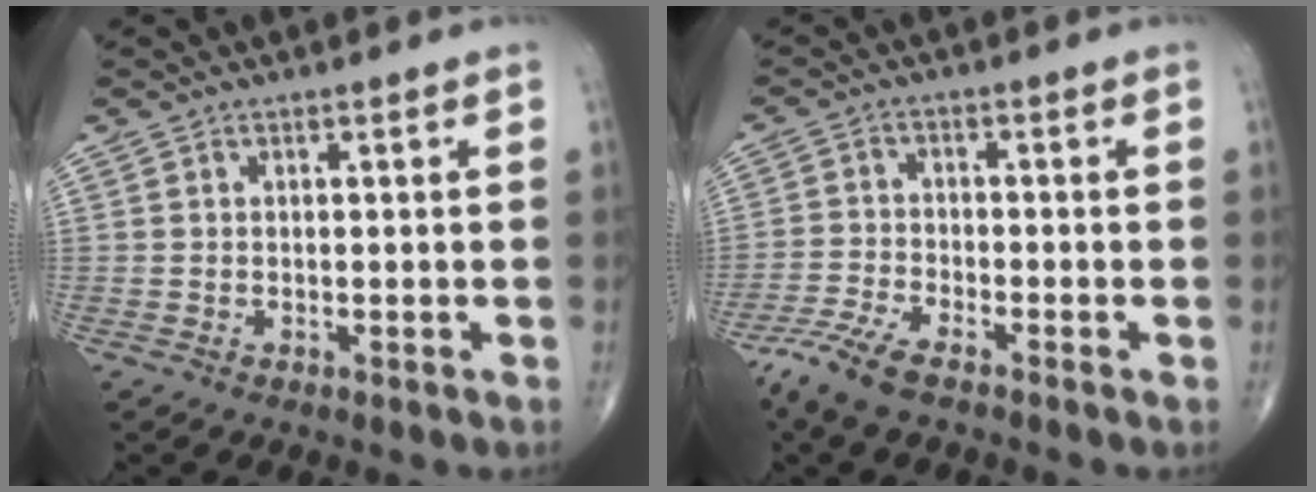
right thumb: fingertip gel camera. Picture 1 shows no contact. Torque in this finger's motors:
{"motor_torque": [2.12, 0.85, 0.14, -0.97, 0.04]}